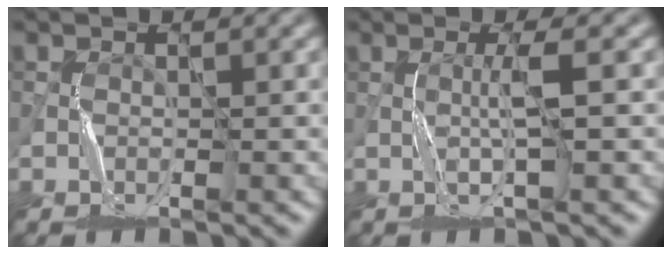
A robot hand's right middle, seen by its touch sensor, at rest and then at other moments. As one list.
[{"total": 1.8, "force": [0.2, -0.2, 1.8], "torque": [-0.035, 0.000, 0.002]}]